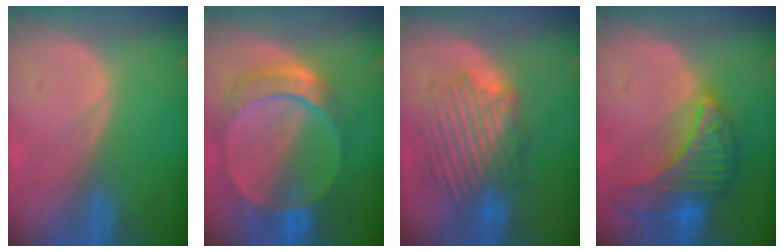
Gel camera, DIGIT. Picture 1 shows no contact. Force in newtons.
{"total": 9.5, "press": 8.2, "slide": 4.8}
{"total": 8.5, "press": 8.3, "slide": 1.7}
{"total": 9.6, "press": 9.5, "slide": 0.6}